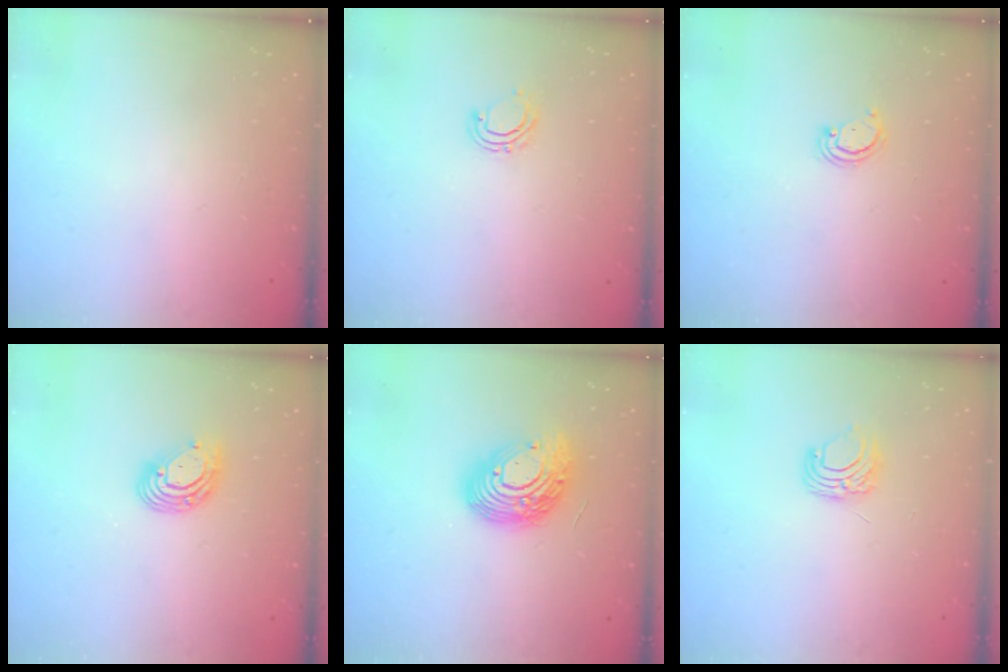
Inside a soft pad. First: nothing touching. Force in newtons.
{"total": 5.0, "press": 4.9, "slide": 1.0}
{"total": 2.6, "press": 2.6, "slide": 0.3}
{"total": 9.6, "press": 9.4, "slide": 1.9}
{"total": 16.1, "press": 16.0, "slide": 1.3}
{"total": 6.6, "press": 6.6, "slide": 0.5}